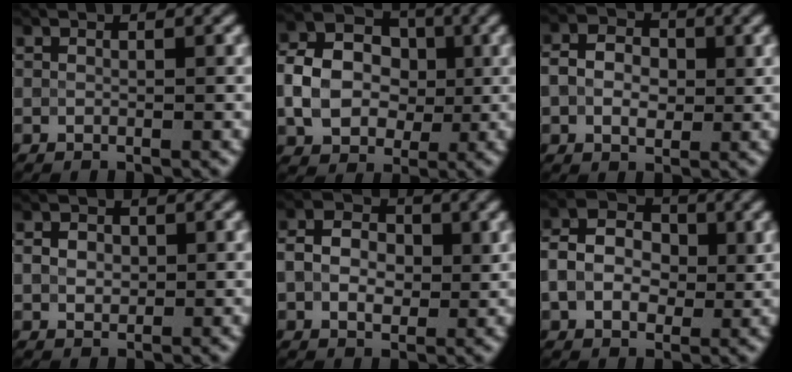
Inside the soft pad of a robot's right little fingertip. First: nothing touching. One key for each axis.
{"total": 6.2, "fx": -0.7, "fy": 5.0, "fz": 3.5, "tx": -0.067, "ty": 0.001, "tz": -0.020}
{"total": 3.5, "fx": 0.3, "fy": 2.7, "fz": 2.2, "tx": -0.039, "ty": 0.000, "tz": -0.001}
{"total": 1.7, "fx": 0.4, "fy": 1.4, "fz": 0.9, "tx": -0.016, "ty": 0.000, "tz": 0.002}
{"total": 3.9, "fx": 0.4, "fy": 2.9, "fz": 2.5, "tx": -0.044, "ty": 0.002, "tz": 0.001}
{"total": 4.7, "fx": -0.1, "fy": 3.7, "fz": 2.9, "tx": -0.051, "ty": 0.007, "tz": -0.011}